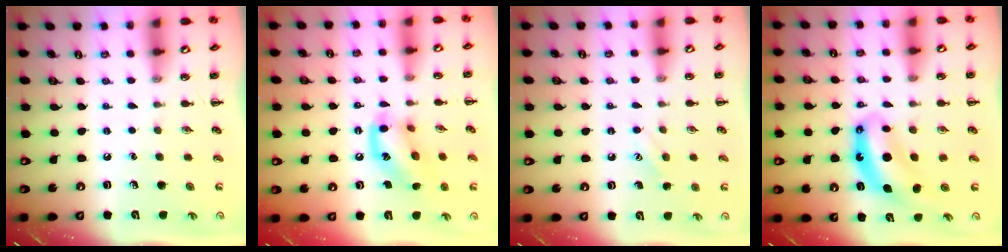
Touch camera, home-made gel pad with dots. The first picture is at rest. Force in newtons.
{"total": 13.0, "press": 12.9, "slide": 1.0}
{"total": 6.5, "press": 6.4, "slide": 1.2}
{"total": 8.3, "press": 8.1, "slide": 1.7}